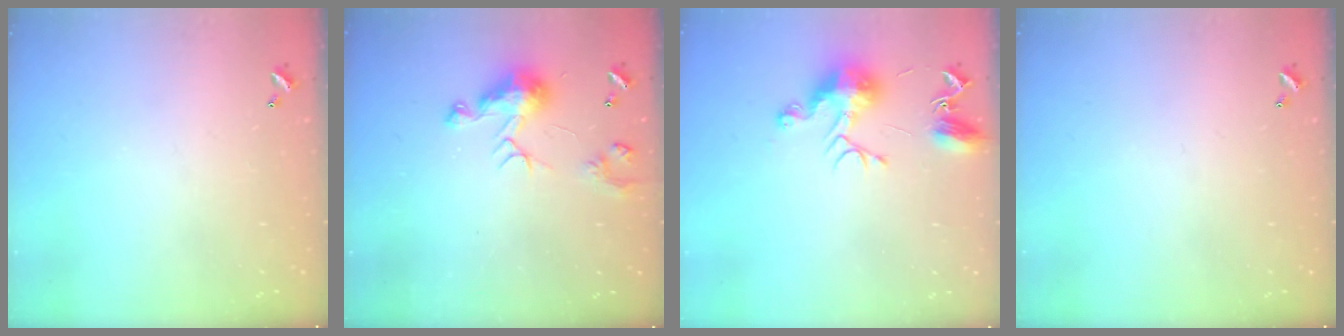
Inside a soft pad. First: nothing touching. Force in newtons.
{"total": 8.3, "press": 8.3, "slide": 0.1}
{"total": 9.5, "press": 9.5, "slide": 0.2}
{"total": 0.0}